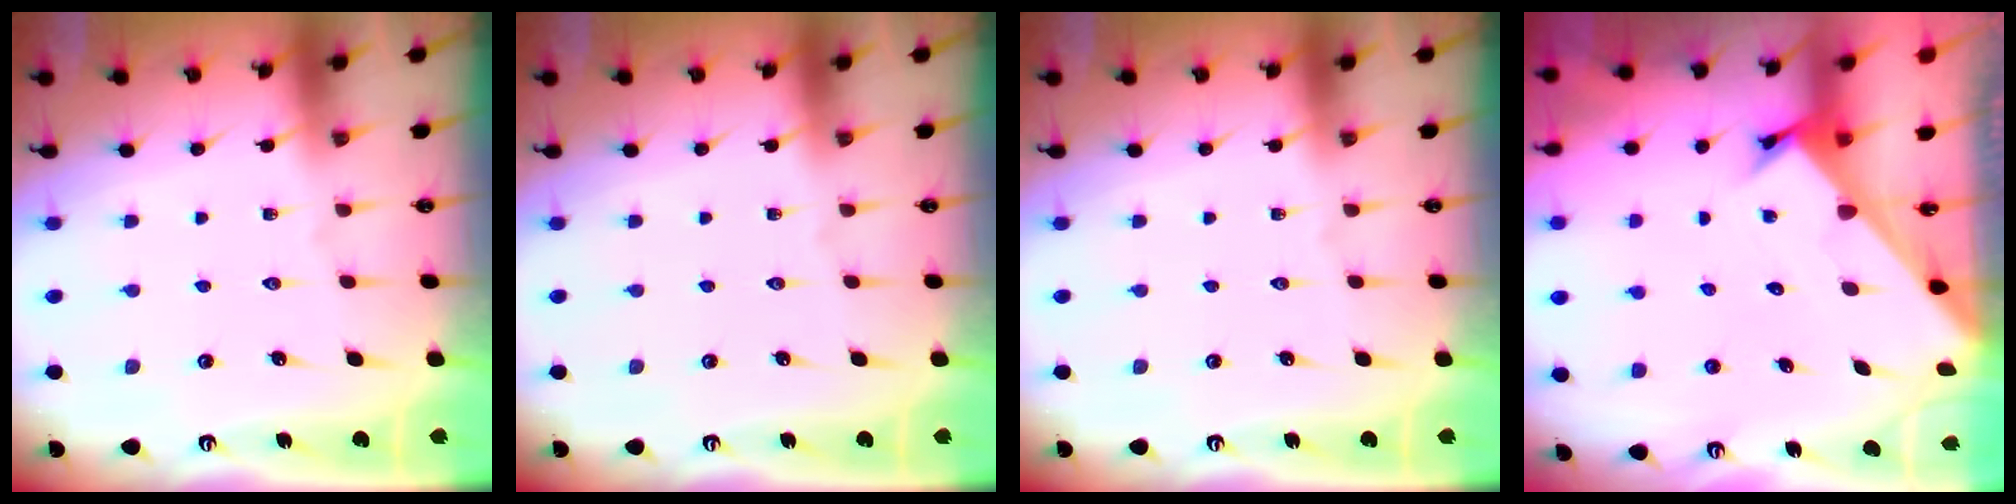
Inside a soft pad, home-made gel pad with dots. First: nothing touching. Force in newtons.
{"total": 0.0}
{"total": 0.0}
{"total": 2.3, "press": 2.3, "slide": 0.2}